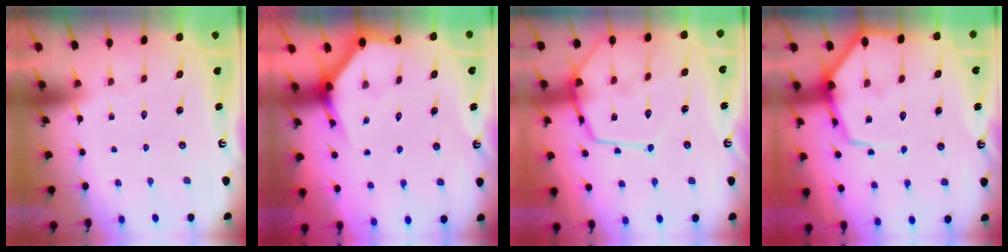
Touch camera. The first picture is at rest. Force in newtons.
{"total": 3.8, "press": 3.8, "slide": 0.2}
{"total": 15.9, "press": 15.9, "slide": 1.4}
{"total": 12.1, "press": 12.0, "slide": 1.3}